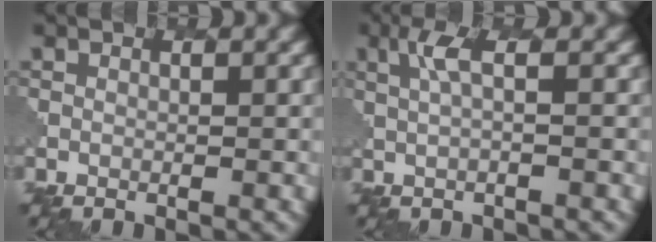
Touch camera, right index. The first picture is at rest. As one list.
[{"total": 2.5, "force": [1.1, 0.4, 2.2], "torque": [-0.045, 0.003, 0.019]}]